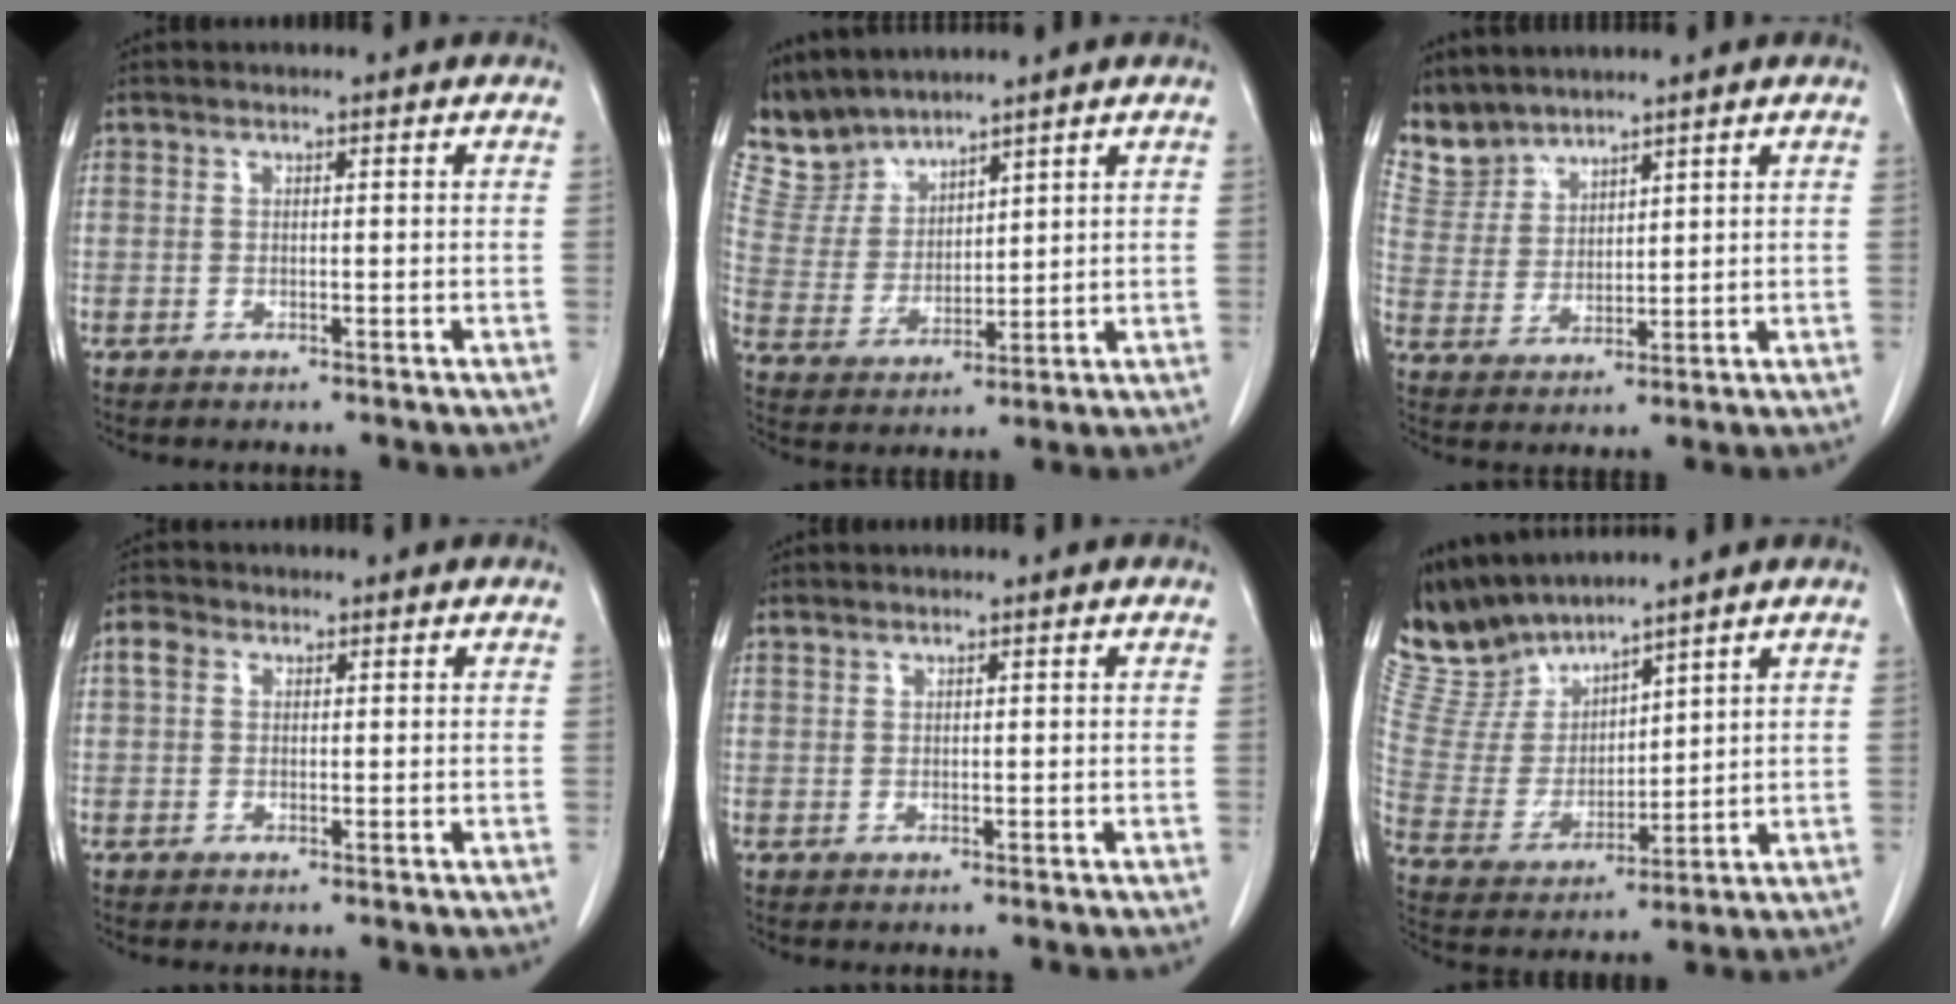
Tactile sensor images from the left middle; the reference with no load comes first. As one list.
[{"total": 7.0, "force": [6.9, 1.5, 0.0], "torque": [-0.019, 0.008, 0.160]}, {"total": 6.0, "force": [5.8, 1.7, -0.4], "torque": [-0.003, 0.004, 0.135]}, {"total": 2.2, "force": [0.7, 1.7, 1.2], "torque": [-0.028, 0.016, 0.012]}, {"total": 0.5, "force": [0.5, 0.1, 0.0], "torque": [-0.006, 0.005, 0.014]}, {"total": 9.9, "force": [9.8, 1.5, 1.1], "torque": [-0.047, 0.005, 0.223]}]